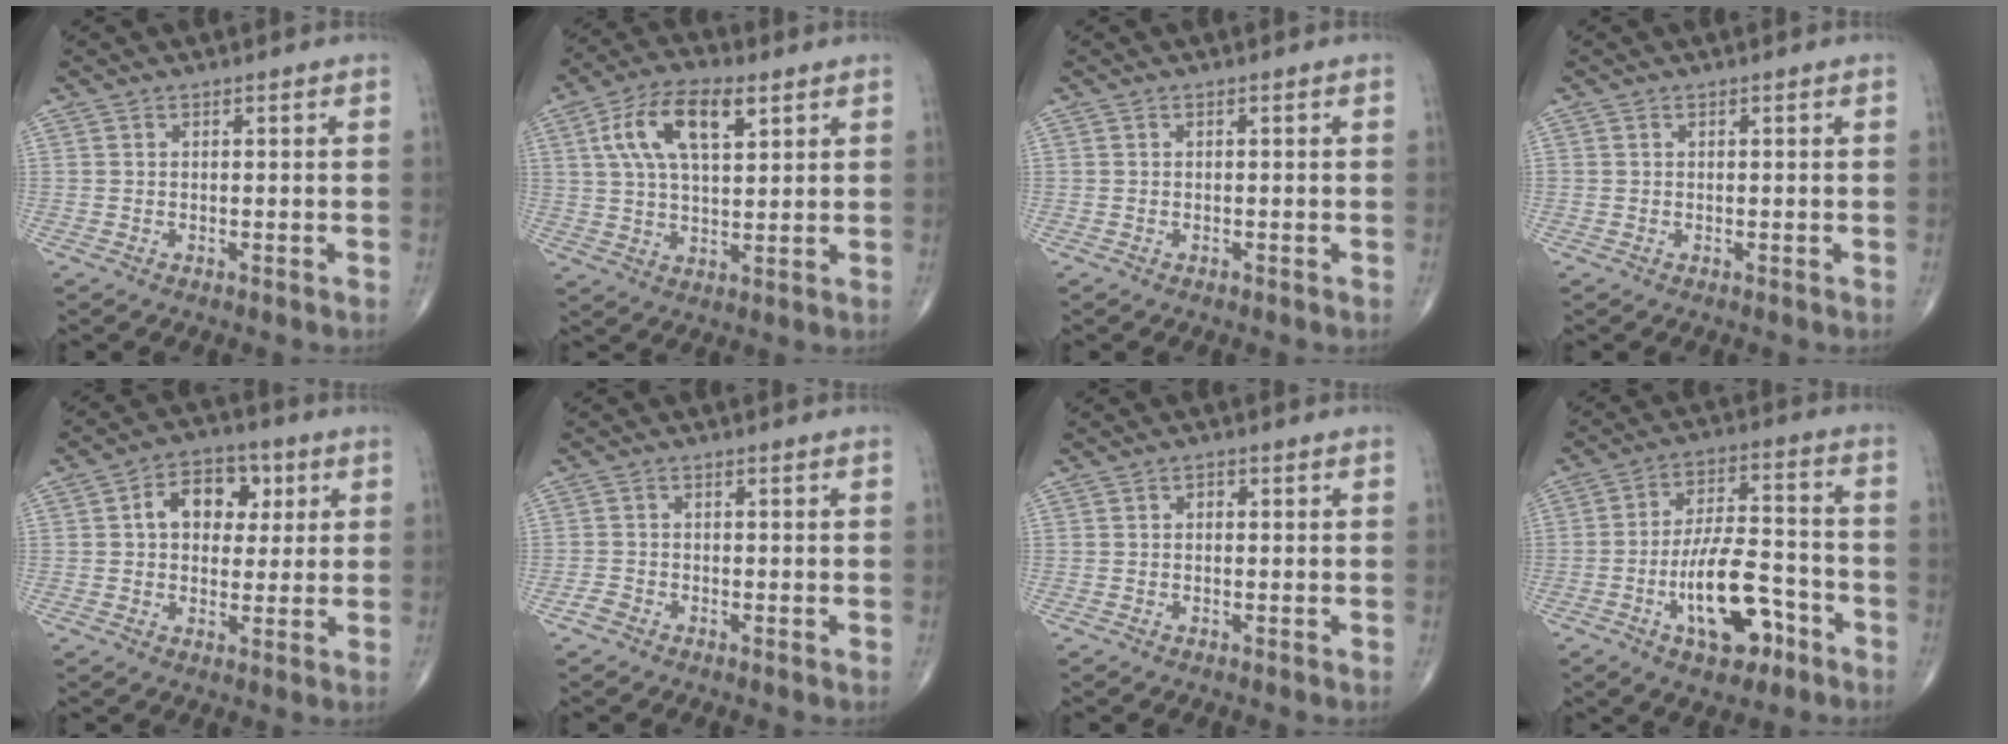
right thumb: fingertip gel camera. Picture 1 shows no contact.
{"total": 12.5, "force": [4.9, 5.8, 10.0], "torque": [-0.181, 0.001, 0.086]}
{"total": 0.0}
{"total": 0.0}
{"total": 10.2, "force": [2.4, 7.3, 6.7], "torque": [-0.064, 0.011, 0.033]}
{"total": 1.5, "force": [-1.1, 0.9, 0.5], "torque": [-0.006, 0.001, -0.027]}
{"total": 0.9, "force": [0.1, 0.7, 0.6], "torque": [0.000, 0.004, -0.002]}
{"total": 14.2, "force": [-6.1, 6.3, 11.1], "torque": [-0.168, 0.040, -0.098]}